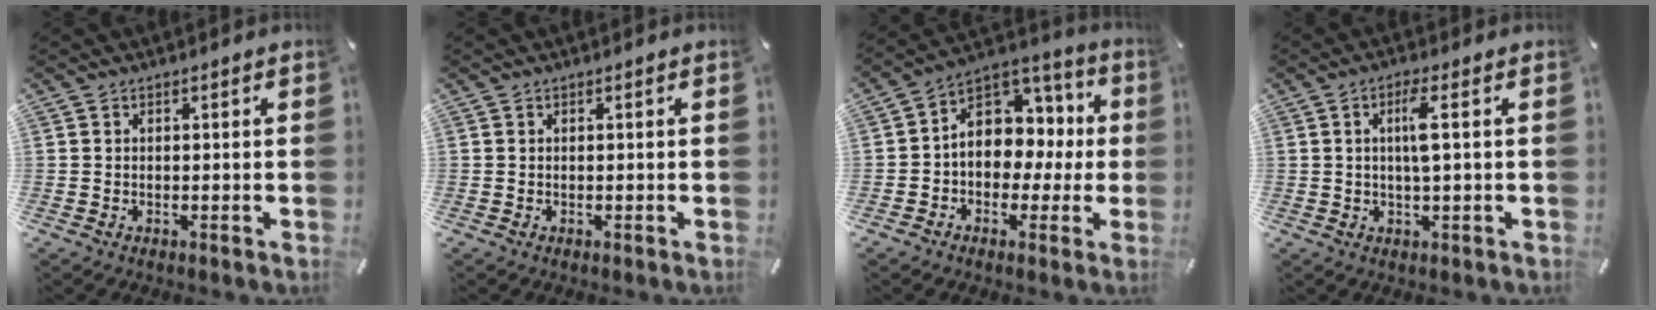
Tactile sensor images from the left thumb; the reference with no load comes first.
{"total": 0.0}
{"total": 9.9, "force": [0.8, 8.8, 4.5], "torque": [-0.065, -0.017, 0.023]}
{"total": 5.0, "force": [0.6, 0.7, 4.9], "torque": [-0.095, 0.001, 0.007]}